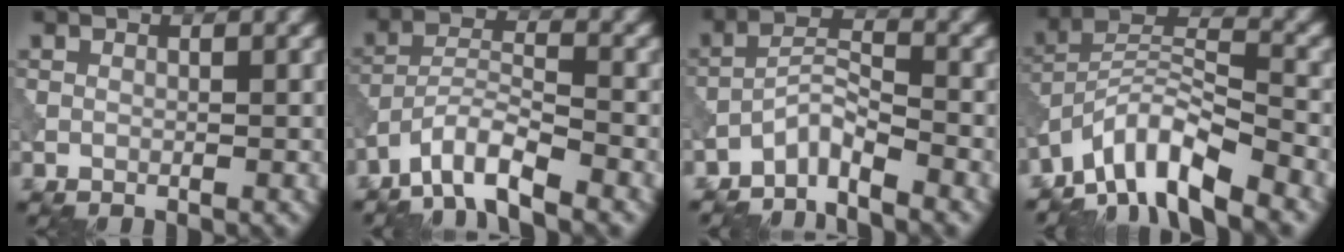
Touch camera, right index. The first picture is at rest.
{"total": 4.8, "force": [-3.9, 0.8, 2.7], "torque": [-0.048, 0.005, -0.082]}
{"total": 3.4, "force": [-3.0, 0.4, 1.6], "torque": [-0.029, 0.009, -0.066]}
{"total": 7.6, "force": [-6.1, 1.8, 4.0], "torque": [-0.061, 0.005, -0.124]}